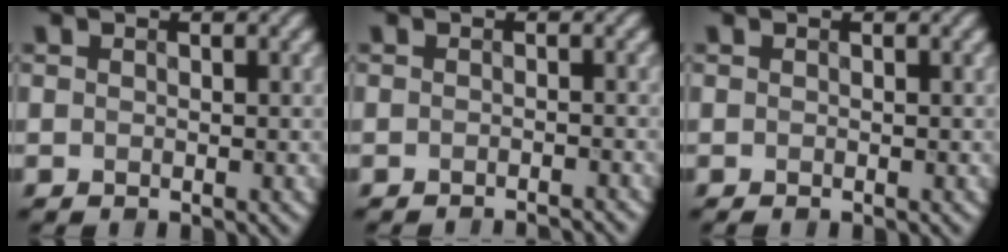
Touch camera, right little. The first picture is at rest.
{"total": 1.9, "force": [-1.9, 0.0, 0.4], "torque": [0.001, 0.001, -0.025]}
{"total": 0.0}